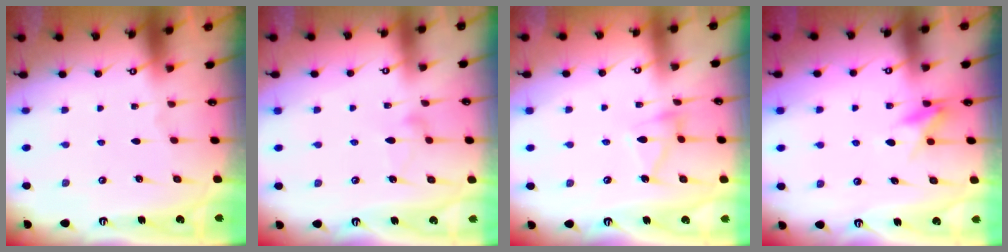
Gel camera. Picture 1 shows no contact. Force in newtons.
{"total": 7.8, "press": 7.7, "slide": 0.4}
{"total": 8.5, "press": 8.4, "slide": 0.6}
{"total": 7.4, "press": 7.3, "slide": 1.1}